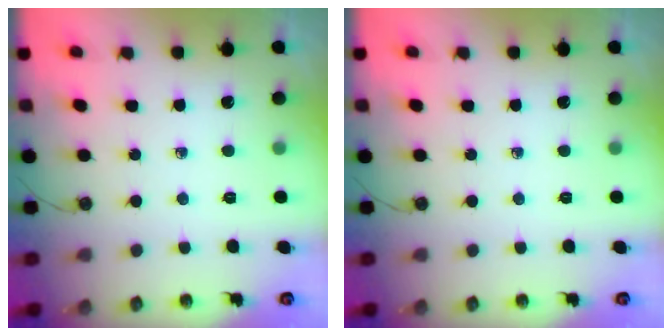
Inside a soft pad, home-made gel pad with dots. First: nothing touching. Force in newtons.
{"total": 0.0}